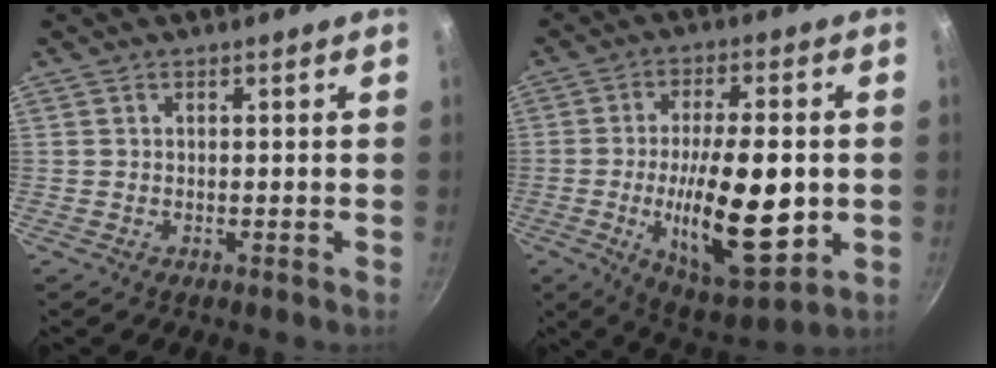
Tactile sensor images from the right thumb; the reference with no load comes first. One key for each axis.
{"total": 19.8, "fx": -2.7, "fy": 7.4, "fz": 18.1, "tx": -0.281, "ty": -0.005, "tz": -0.038}